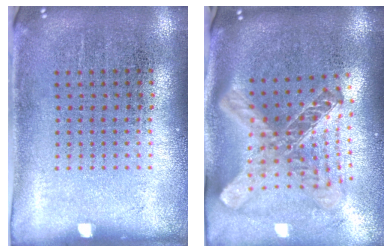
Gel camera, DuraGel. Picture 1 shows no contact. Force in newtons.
{"total": 2.7, "press": 2.0, "slide": 1.9}